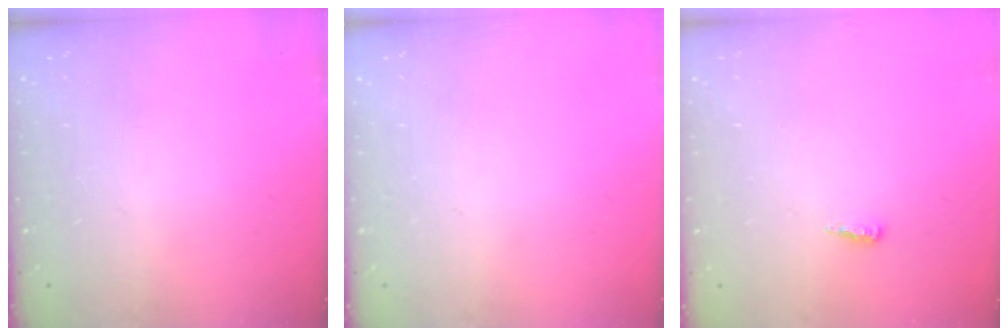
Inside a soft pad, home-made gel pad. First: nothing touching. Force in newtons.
{"total": 0.0}
{"total": 7.7, "press": 4.9, "slide": 5.9}